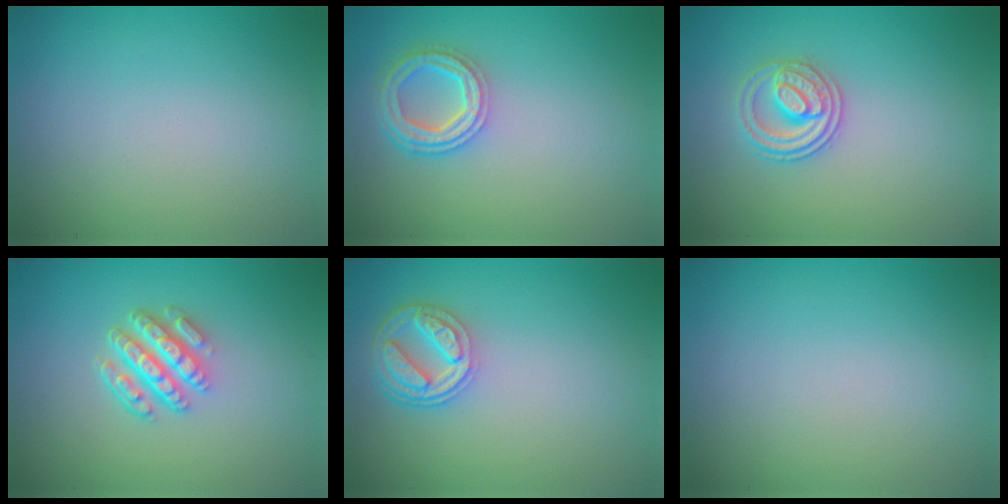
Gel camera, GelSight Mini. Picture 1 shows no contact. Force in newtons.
{"total": 3.9, "press": 3.1, "slide": 2.4}
{"total": 2.6, "press": 2.5, "slide": 0.7}
{"total": 4.9, "press": 3.6, "slide": 3.3}
{"total": 4.3, "press": 3.4, "slide": 2.6}
{"total": 0.0}